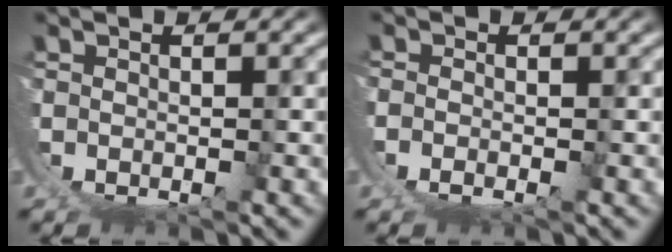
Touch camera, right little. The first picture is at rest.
{"total": 1.4, "force": [0.1, 0.5, 1.3], "torque": [-0.035, -0.008, 0.008]}